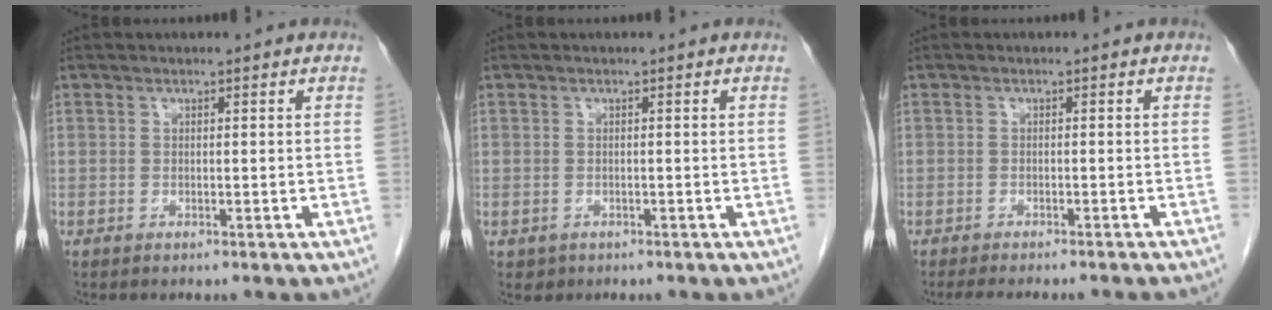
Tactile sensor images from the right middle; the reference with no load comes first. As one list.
[{"total": 1.1, "force": [-0.5, 0.9, 0.1], "torque": [-0.005, 0.003, -0.002]}, {"total": 10.3, "force": [-9.2, 0.8, 4.5], "torque": [-0.045, -0.019, -0.113]}]